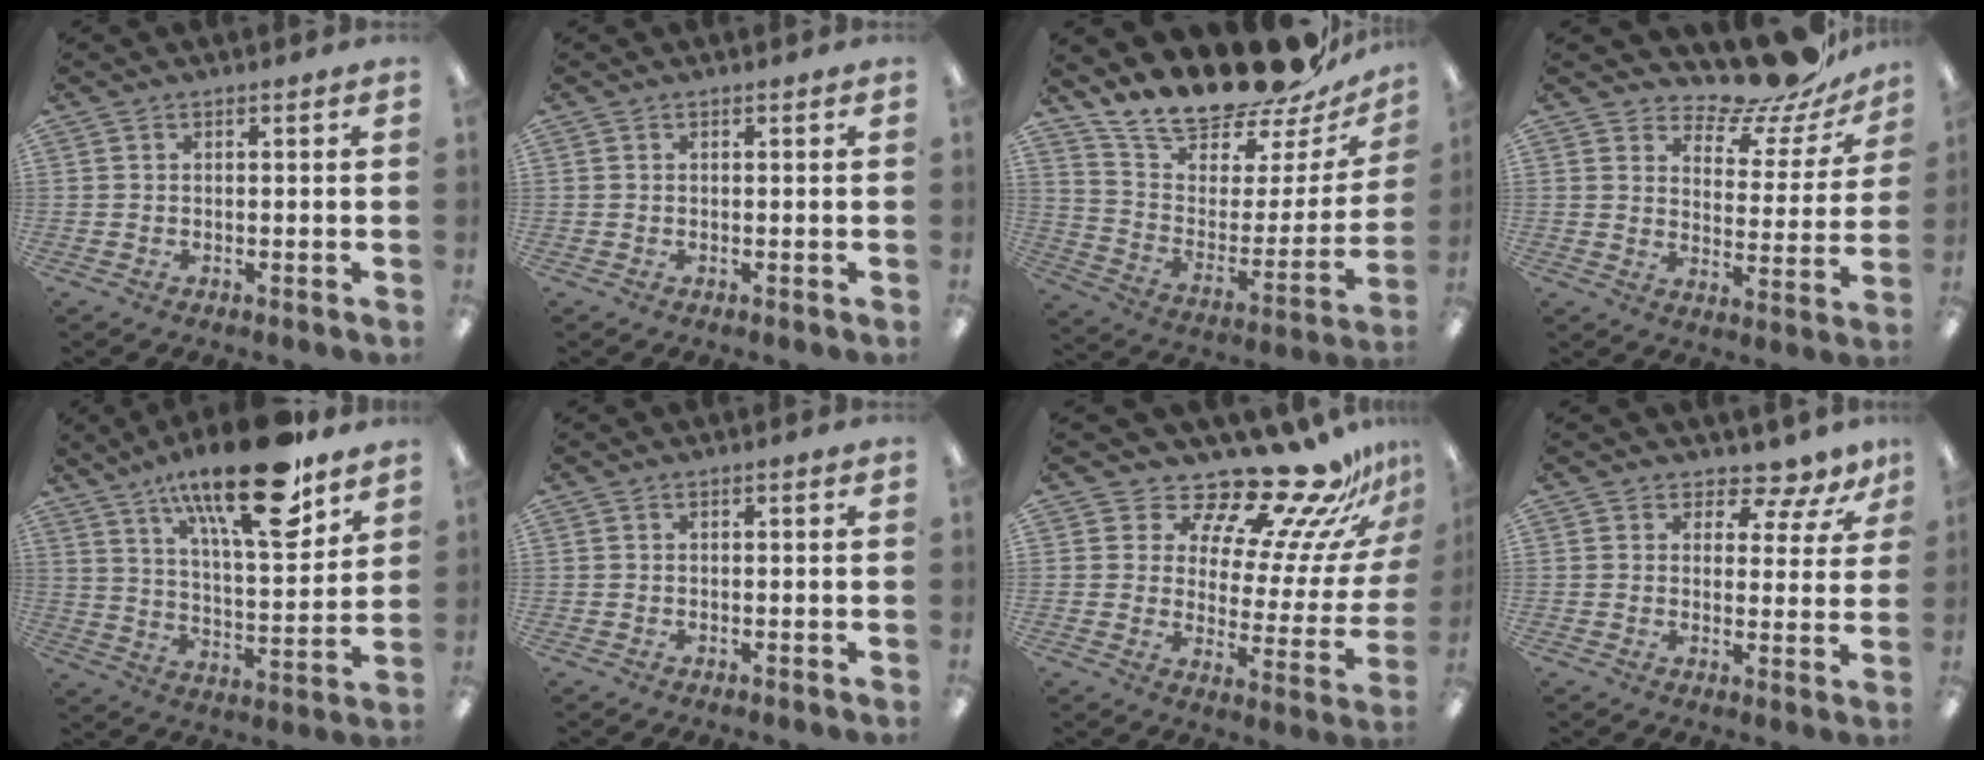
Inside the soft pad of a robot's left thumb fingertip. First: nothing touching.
{"total": 0.0}
{"total": 20.6, "force": [18.8, 5.3, 6.4], "torque": [-0.114, -0.159, 0.328]}
{"total": 13.6, "force": [12.4, 3.8, 4.2], "torque": [-0.063, -0.105, 0.215]}
{"total": 23.4, "force": [15.2, 7.0, 16.3], "torque": [-0.257, -0.084, 0.245]}
{"total": 0.0}
{"total": 18.7, "force": [16.6, 4.5, 7.3], "torque": [-0.113, -0.146, 0.274]}
{"total": 6.4, "force": [5.2, 2.5, 2.5], "torque": [-0.030, -0.040, 0.091]}